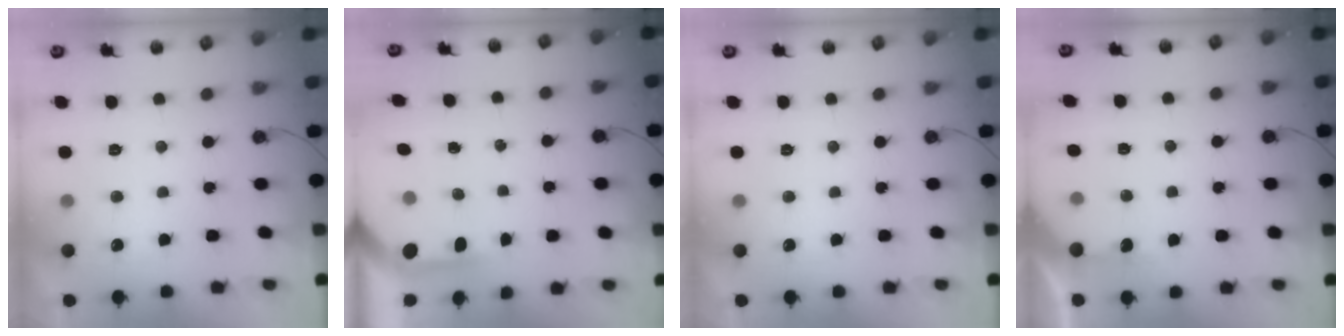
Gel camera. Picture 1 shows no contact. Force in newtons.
{"total": 3.6, "press": 3.6, "slide": 0.3}
{"total": 0.0}
{"total": 2.5, "press": 2.5, "slide": 0.2}